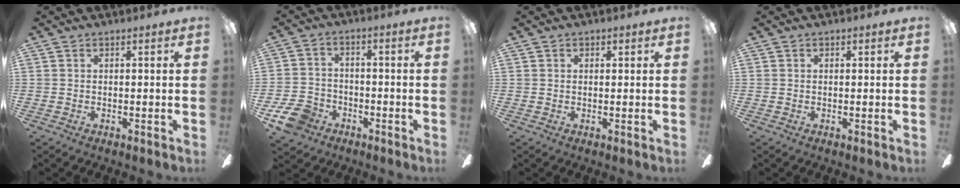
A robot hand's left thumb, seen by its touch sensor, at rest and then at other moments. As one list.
[{"total": 8.7, "force": [-5.3, 6.1, 3.4], "torque": [-0.083, 0.036, -0.099]}, {"total": 0.7, "force": [0.4, 0.6, 0.2], "torque": [0.004, 0.000, 0.005]}, {"total": 0.0}]